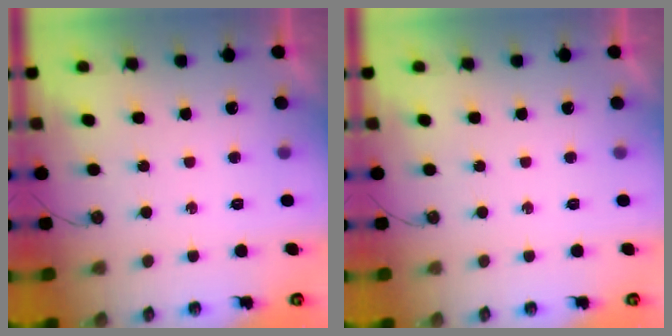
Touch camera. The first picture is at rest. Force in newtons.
{"total": 0.0}